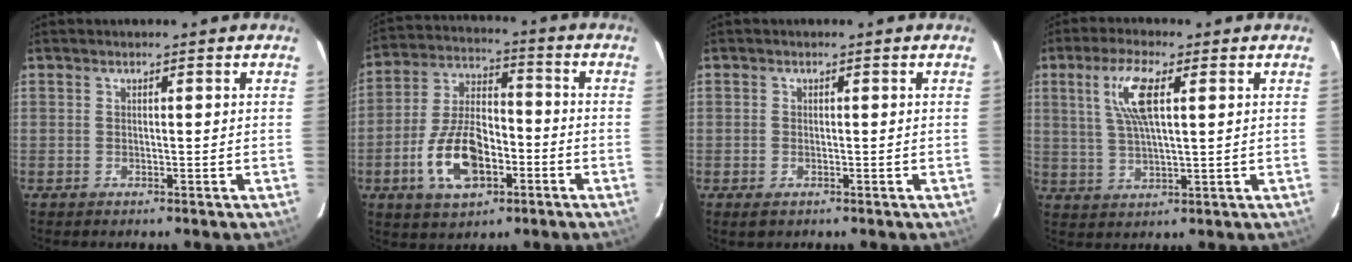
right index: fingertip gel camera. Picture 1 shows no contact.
{"total": 13.8, "force": [-5.2, 7.4, 10.3], "torque": [-0.211, 0.013, -0.085]}
{"total": 1.5, "force": [-0.8, 1.0, 0.8], "torque": [-0.014, -0.004, -0.014]}
{"total": 8.2, "force": [2.8, 2.1, 7.5], "torque": [-0.149, 0.007, 0.057]}